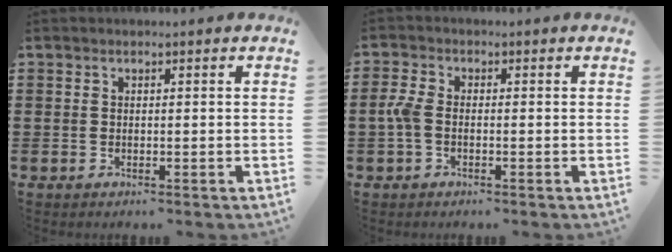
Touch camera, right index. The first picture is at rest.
{"total": 2.9, "force": [-0.8, 1.6, 2.3], "torque": [-0.067, -0.004, -0.021]}